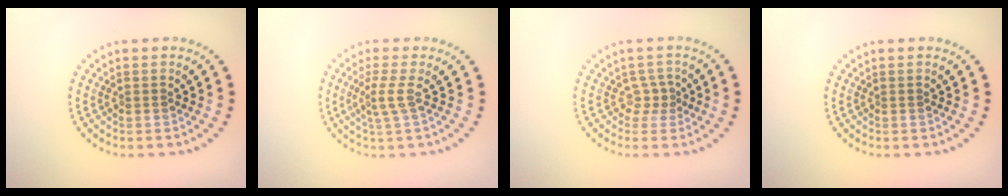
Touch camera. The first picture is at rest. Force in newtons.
{"total": 2.0, "press": 1.4, "slide": 1.5}
{"total": 1.4, "press": 1.0, "slide": 1.1}
{"total": 0.0}